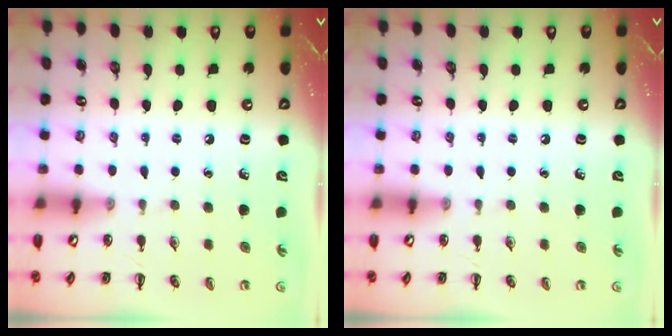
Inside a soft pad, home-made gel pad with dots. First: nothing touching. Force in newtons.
{"total": 0.0}